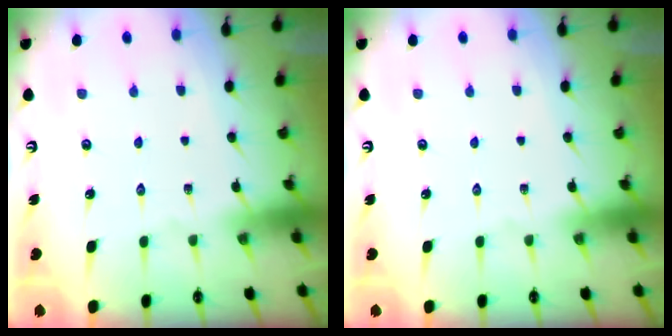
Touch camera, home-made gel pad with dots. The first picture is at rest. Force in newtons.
{"total": 0.0}